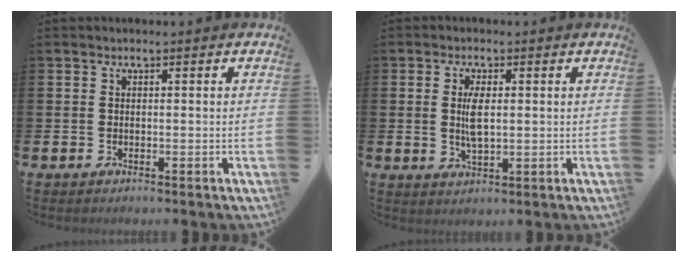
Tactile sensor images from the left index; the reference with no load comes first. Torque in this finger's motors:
{"motor_torque": [0.62, 0.34, 0.53, 0.16]}